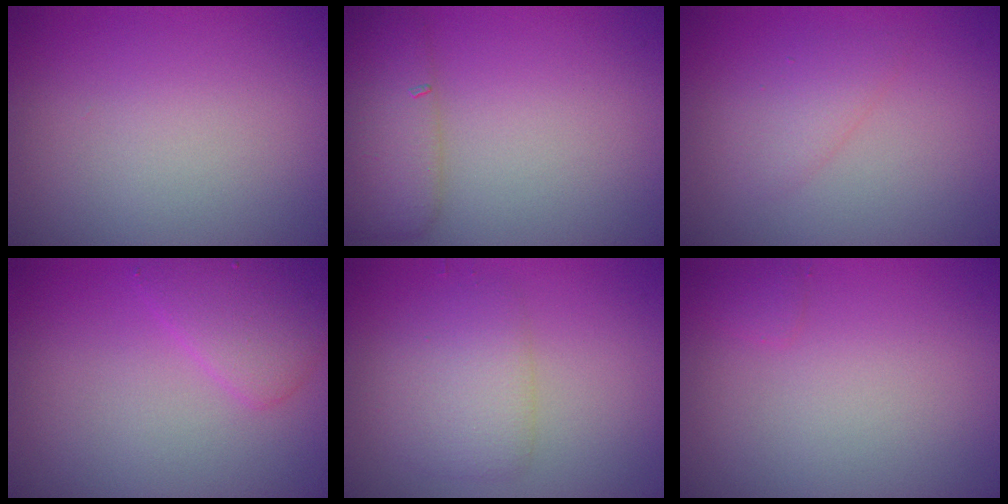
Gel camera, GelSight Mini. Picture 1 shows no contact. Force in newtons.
{"total": 3.2, "press": 3.2, "slide": 0.1}
{"total": 1.7, "press": 1.7, "slide": 0.2}
{"total": 2.8, "press": 2.8, "slide": 0.1}
{"total": 2.9, "press": 2.9, "slide": 0.1}
{"total": 0.7, "press": 0.7, "slide": 0.0}